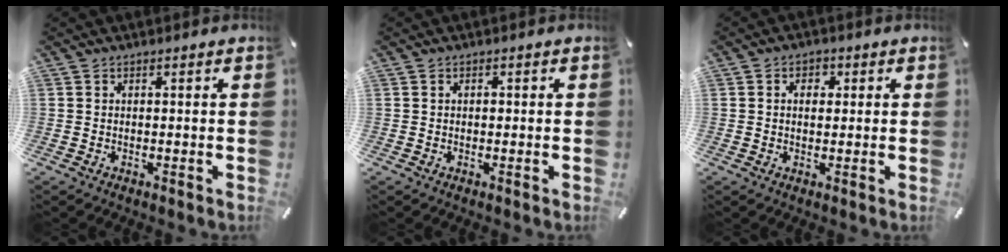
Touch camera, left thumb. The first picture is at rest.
{"total": 0.6, "force": [0.1, 0.5, 0.4], "torque": [-0.008, 0.003, 0.000]}
{"total": 3.1, "force": [0.4, 2.3, 2.0], "torque": [-0.016, 0.001, -0.001]}